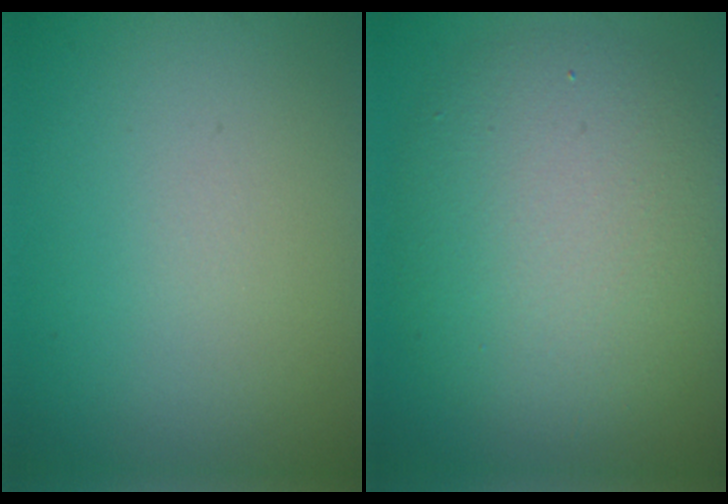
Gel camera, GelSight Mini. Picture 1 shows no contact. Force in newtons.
{"total": 8.3, "press": 8.3, "slide": 0.7}